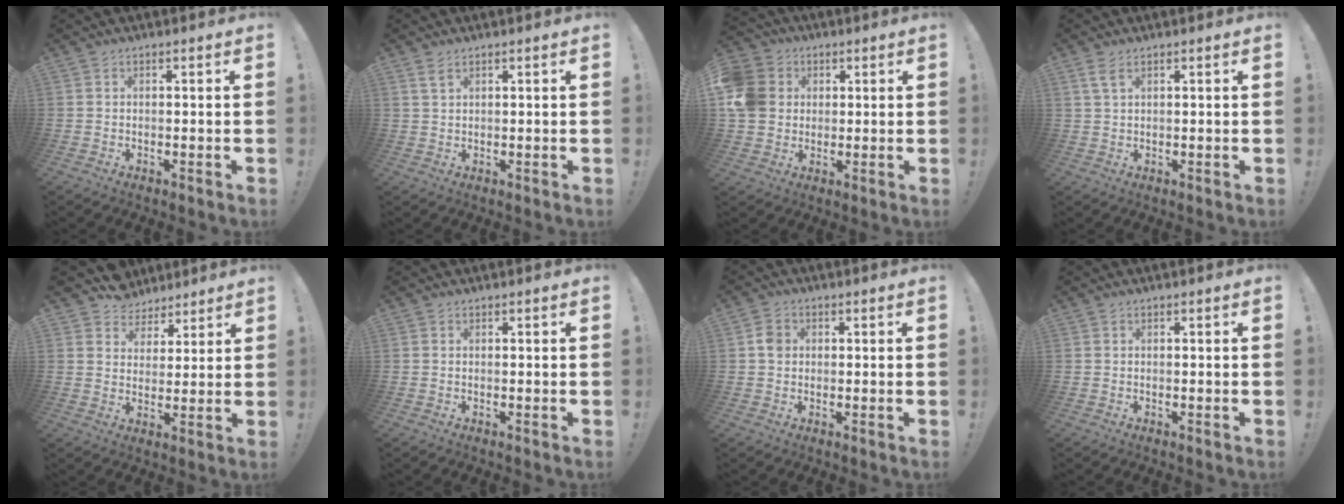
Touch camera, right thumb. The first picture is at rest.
{"total": 2.5, "force": [1.5, 1.0, 1.7], "torque": [-0.029, -0.003, 0.027]}
{"total": 11.0, "force": [1.5, 10.0, 4.5], "torque": [-0.085, 0.006, 0.034]}
{"total": 3.2, "force": [1.8, 1.3, 2.4], "torque": [-0.044, -0.004, 0.033]}
{"total": 6.6, "force": [4.5, 4.8, 0.0], "torque": [-0.003, -0.035, 0.090]}
{"total": 0.0}
{"total": 3.4, "force": [0.3, 3.0, 1.6], "torque": [-0.010, 0.000, 0.003]}
{"total": 0.0}